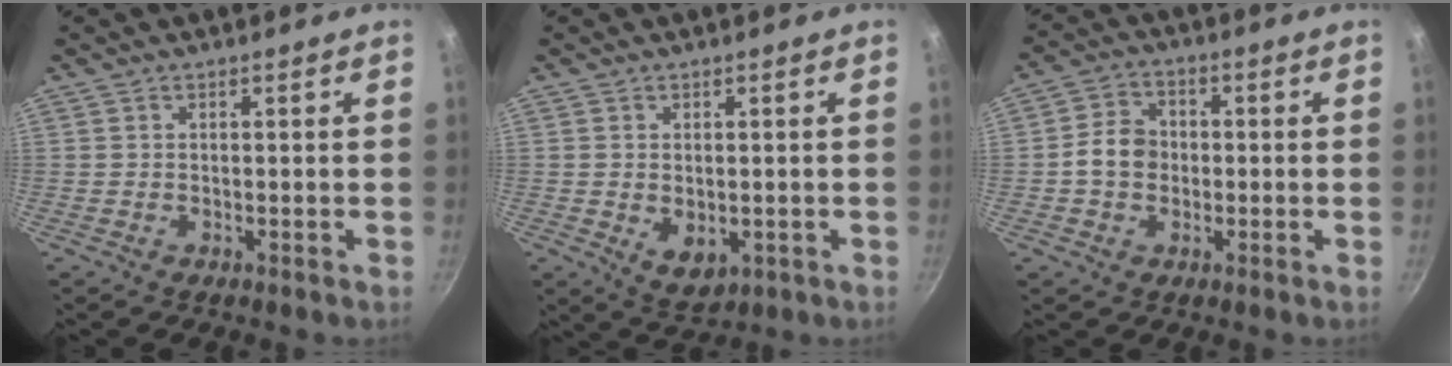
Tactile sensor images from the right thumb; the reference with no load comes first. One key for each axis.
{"total": 5.7, "fx": -0.6, "fy": 3.8, "fz": 4.1, "tx": -0.059, "ty": -0.013, "tz": 0.000}
{"total": 6.6, "fx": -0.7, "fy": 5.5, "fz": 3.6, "tx": -0.038, "ty": 0.019, "tz": -0.022}